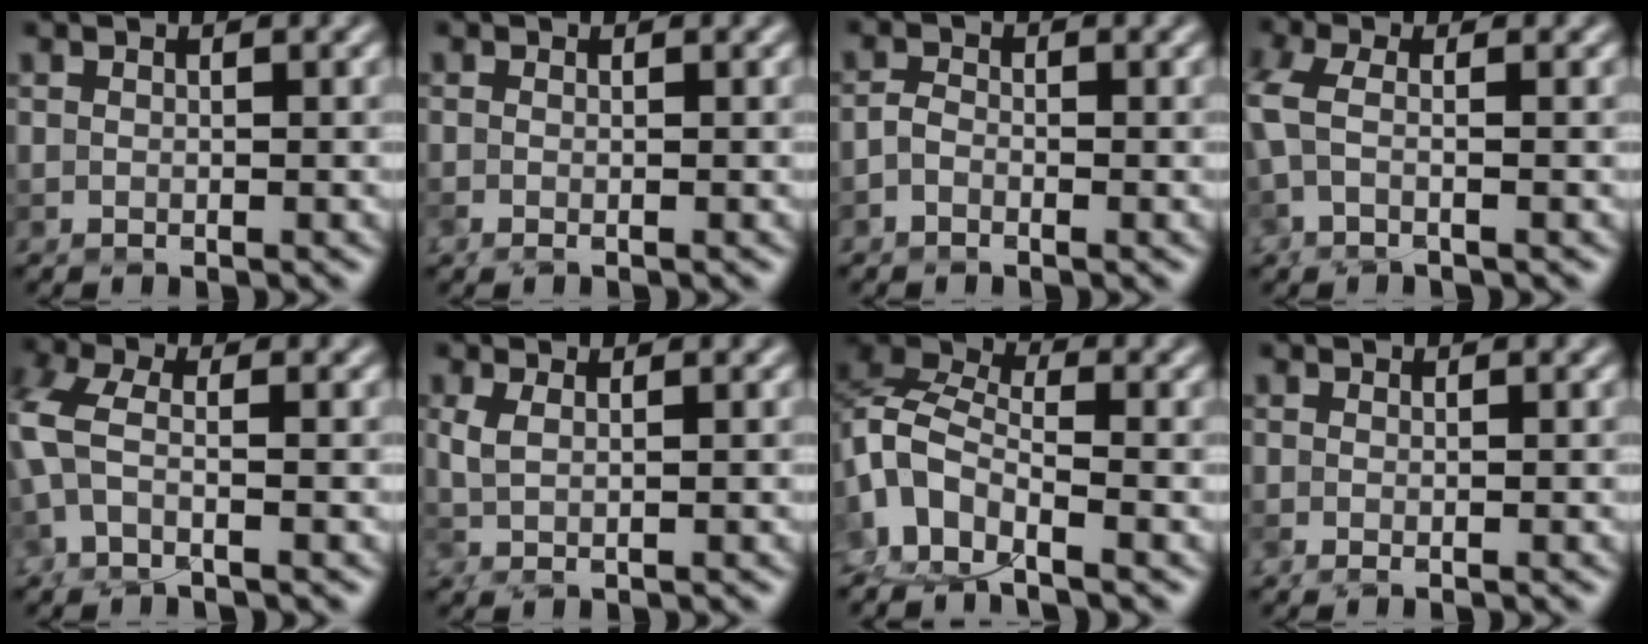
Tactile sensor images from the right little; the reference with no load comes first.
{"total": 1.1, "force": [-0.5, 0.2, 0.9], "torque": [-0.018, -0.009, -0.015]}
{"total": 0.6, "force": [-0.1, 0.4, 0.4], "torque": [-0.011, 0.006, -0.010]}
{"total": 2.7, "force": [0.1, 0.7, 2.6], "torque": [-0.076, -0.003, -0.010]}
{"total": 3.8, "force": [-0.4, 1.4, 3.5], "torque": [-0.104, 0.004, -0.023]}
{"total": 1.9, "force": [0.9, 0.5, 1.7], "torque": [-0.032, 0.006, 0.010]}
{"total": 5.0, "force": [-2.4, 2.8, 3.3], "torque": [-0.066, 0.008, -0.065]}
{"total": 0.9, "force": [-0.4, 0.1, 0.8], "torque": [-0.016, -0.007, -0.013]}